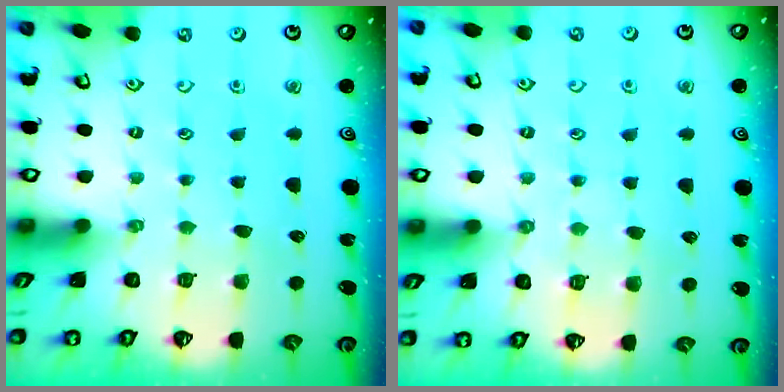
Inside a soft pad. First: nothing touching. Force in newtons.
{"total": 2.8, "press": 2.8, "slide": 0.3}